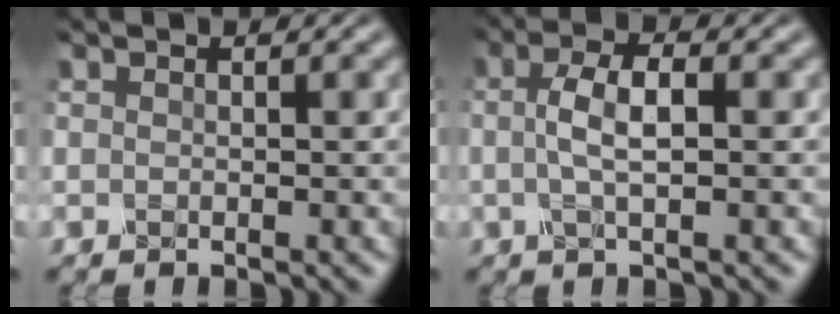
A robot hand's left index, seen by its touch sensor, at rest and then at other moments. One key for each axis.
{"total": 3.0, "fx": -0.3, "fy": 0.8, "fz": 2.9, "tx": -0.059, "ty": 0.007, "tz": -0.010}